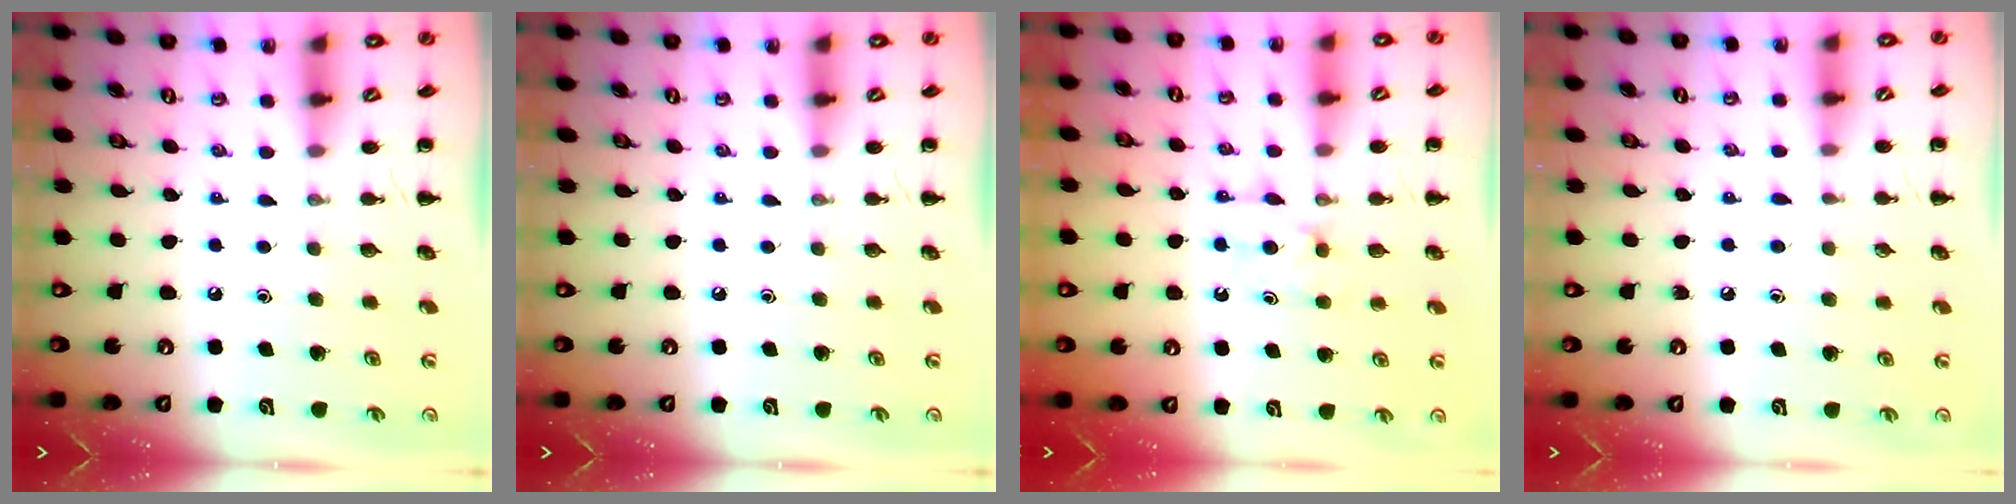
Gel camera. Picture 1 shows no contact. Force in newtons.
{"total": 0.0}
{"total": 5.5, "press": 5.2, "slide": 1.6}
{"total": 3.0, "press": 2.6, "slide": 1.5}